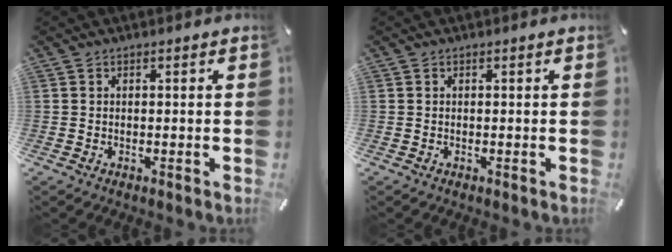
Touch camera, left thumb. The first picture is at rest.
{"total": 0.0}